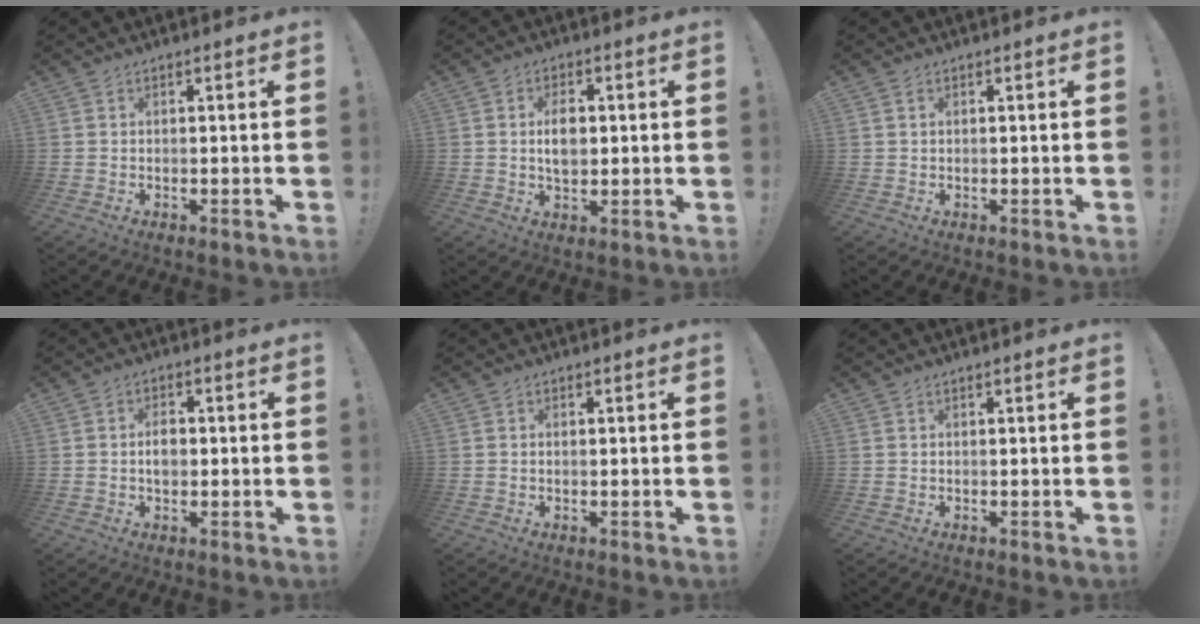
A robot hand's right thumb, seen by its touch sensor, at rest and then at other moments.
{"total": 6.8, "force": [0.9, 4.5, 5.0], "torque": [-0.074, -0.001, 0.011]}
{"total": 0.7, "force": [0.5, 0.4, 0.3], "torque": [-0.008, 0.001, 0.010]}
{"total": 4.0, "force": [0.0, 2.8, 2.8], "torque": [-0.031, 0.001, -0.006]}
{"total": 0.5, "force": [0.2, 0.4, 0.3], "torque": [-0.007, 0.002, 0.004]}
{"total": 0.0}